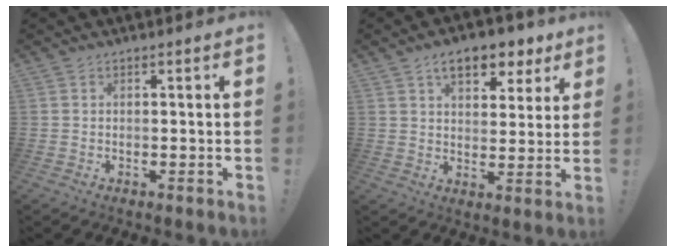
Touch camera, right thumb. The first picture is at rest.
{"total": 10.8, "force": [6.3, 5.7, 6.6], "torque": [-0.082, -0.033, 0.109]}